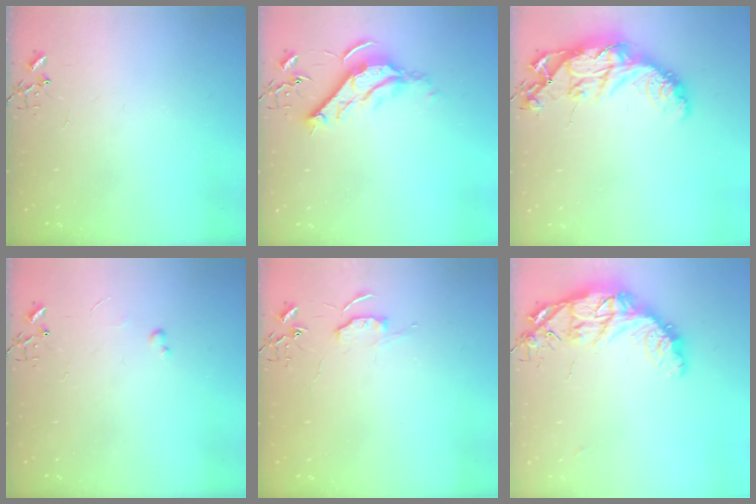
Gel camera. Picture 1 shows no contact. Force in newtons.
{"total": 11.7, "press": 11.6, "slide": 1.3}
{"total": 17.0, "press": 17.0, "slide": 1.3}
{"total": 2.6, "press": 2.6, "slide": 0.4}
{"total": 5.7, "press": 5.7, "slide": 0.6}
{"total": 15.2, "press": 15.2, "slide": 1.2}